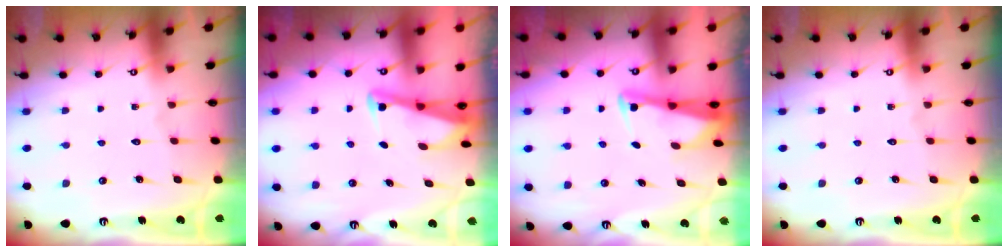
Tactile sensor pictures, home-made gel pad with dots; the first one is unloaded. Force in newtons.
{"total": 2.9, "press": 2.8, "slide": 0.3}
{"total": 2.8, "press": 2.8, "slide": 0.3}
{"total": 0.0}